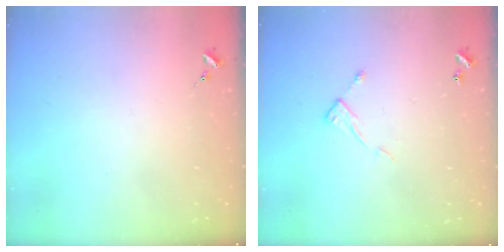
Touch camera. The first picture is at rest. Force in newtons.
{"total": 6.2, "press": 6.2, "slide": 0.4}